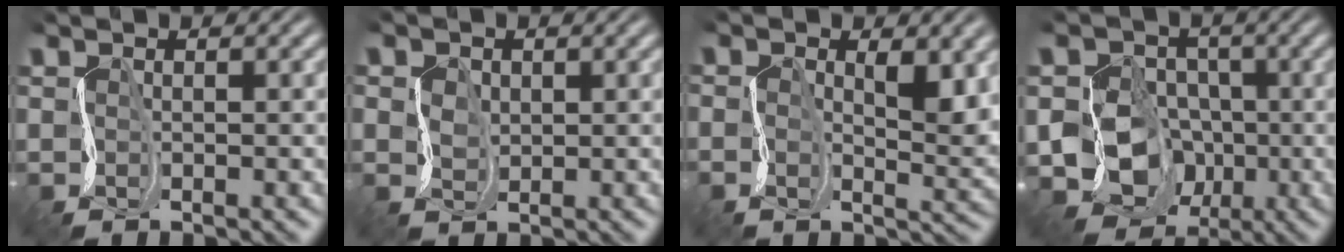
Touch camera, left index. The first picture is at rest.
{"total": 1.0, "force": [-0.2, 0.9, -0.1], "torque": [-0.010, 0.000, -0.003]}
{"total": 2.9, "force": [0.1, 1.4, 2.5], "torque": [-0.053, -0.003, -0.001]}
{"total": 11.8, "force": [-4.4, 10.1, 4.2], "torque": [-0.058, -0.019, -0.107]}